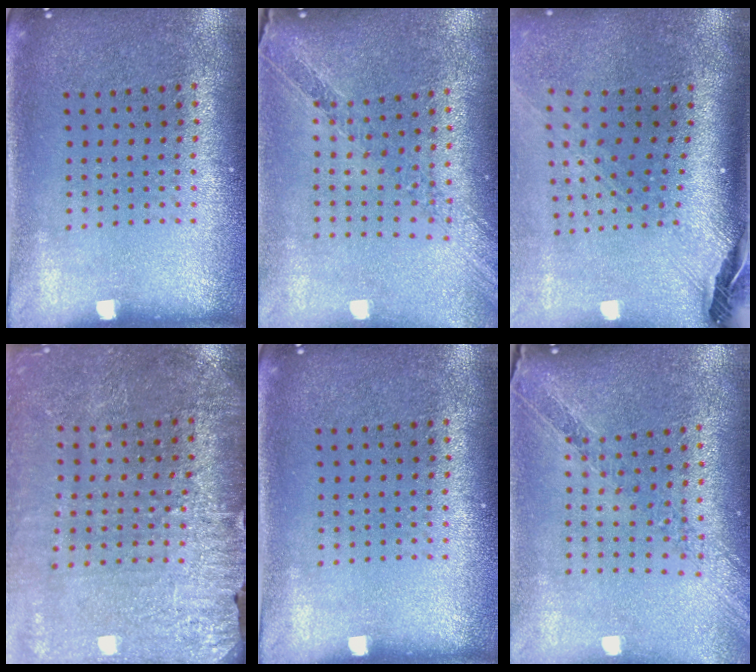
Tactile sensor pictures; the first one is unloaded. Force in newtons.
{"total": 1.1, "press": 1.1, "slide": 0.1}
{"total": 3.0, "press": 2.1, "slide": 2.0}
{"total": 2.9, "press": 2.9, "slide": 0.2}
{"total": 0.0}
{"total": 1.1, "press": 1.1, "slide": 0.1}